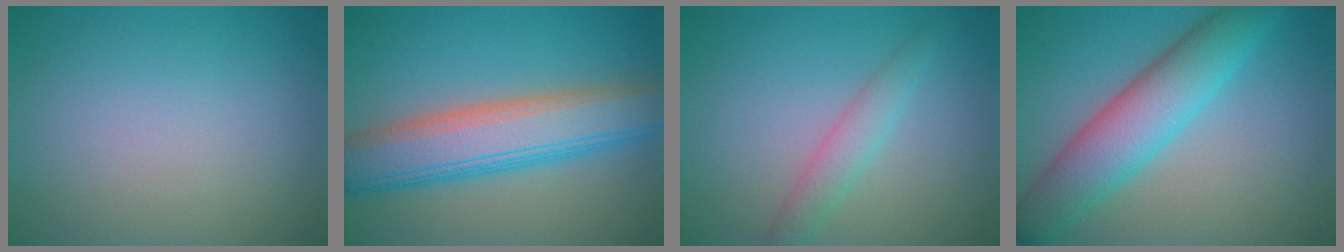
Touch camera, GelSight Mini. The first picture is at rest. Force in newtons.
{"total": 8.0, "press": 8.0, "slide": 0.2}
{"total": 2.2, "press": 2.2, "slide": 0.0}
{"total": 6.8, "press": 6.8, "slide": 0.2}